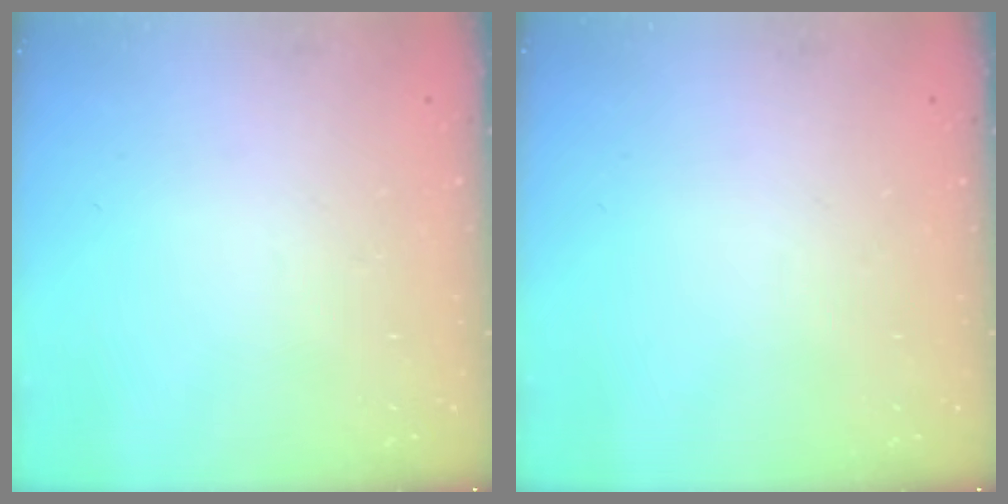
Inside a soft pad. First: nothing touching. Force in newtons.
{"total": 0.0}